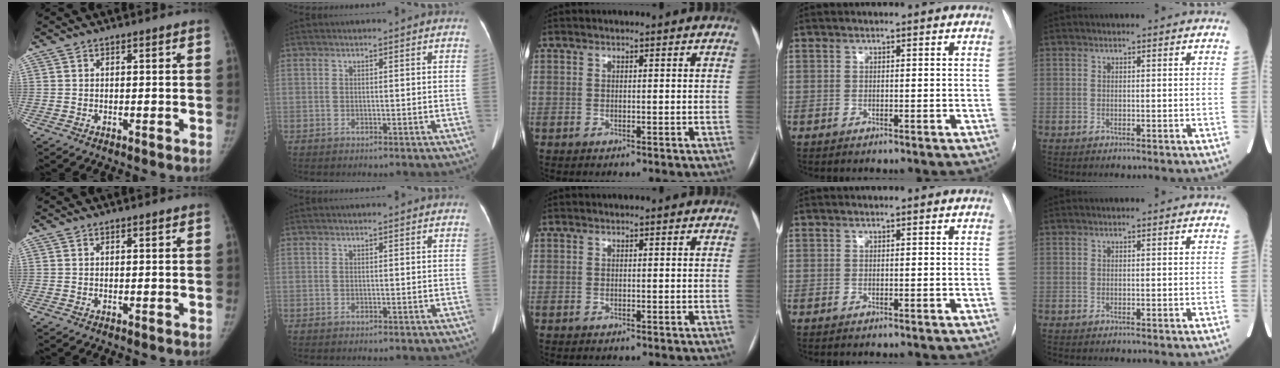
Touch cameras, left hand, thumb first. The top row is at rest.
{}